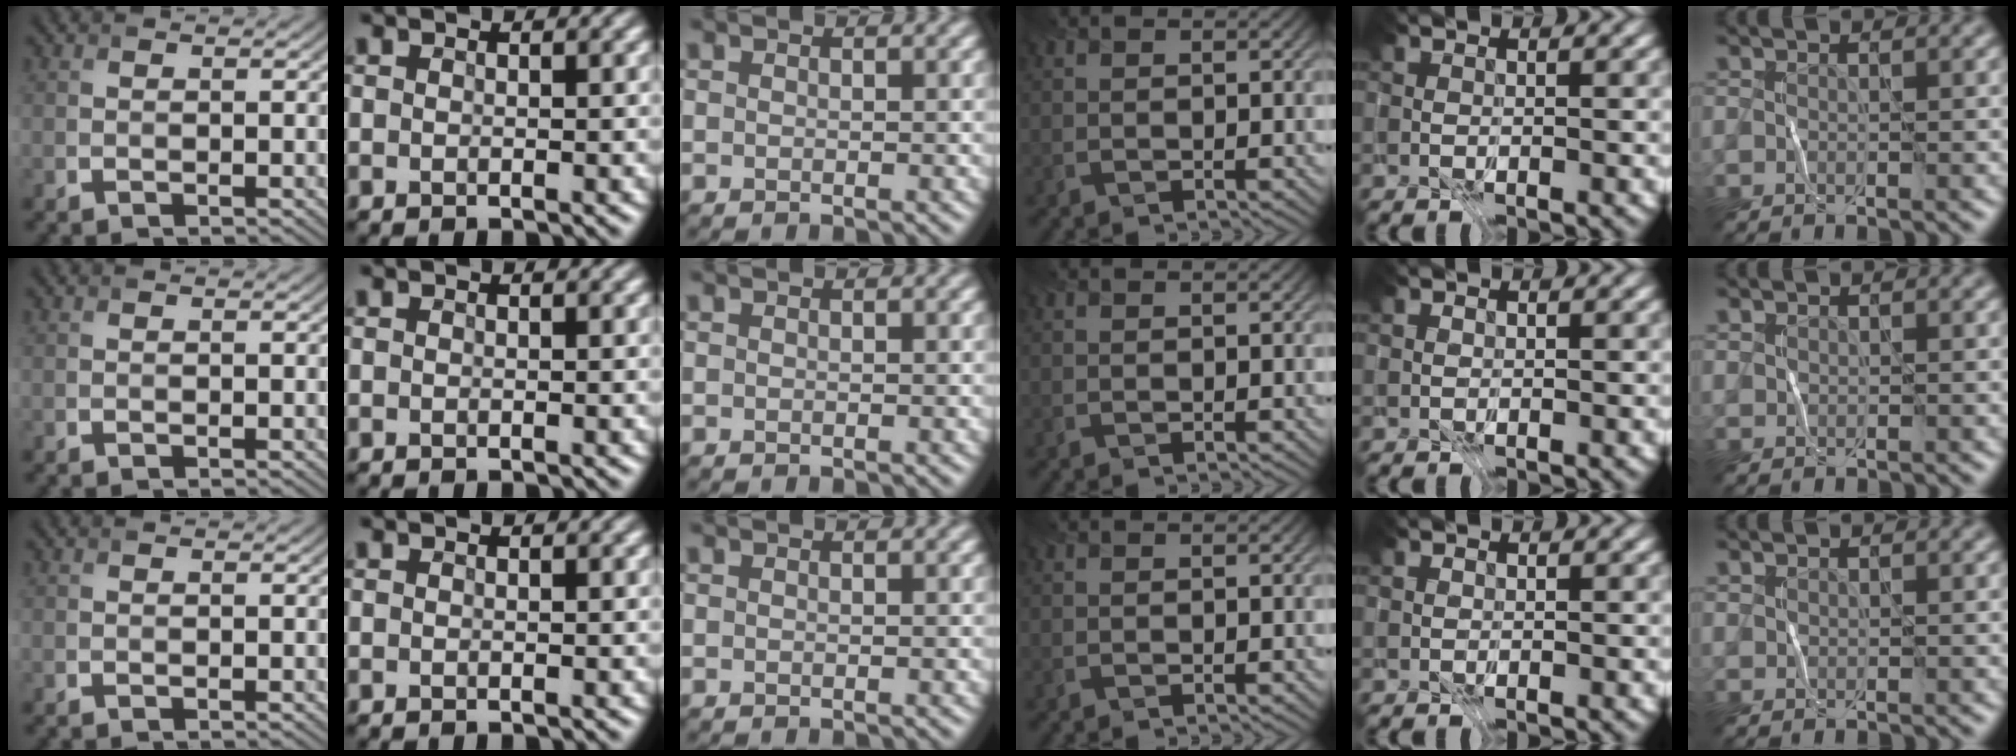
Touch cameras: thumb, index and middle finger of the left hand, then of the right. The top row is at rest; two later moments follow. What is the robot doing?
{"motion": "fold", "object": "file"}